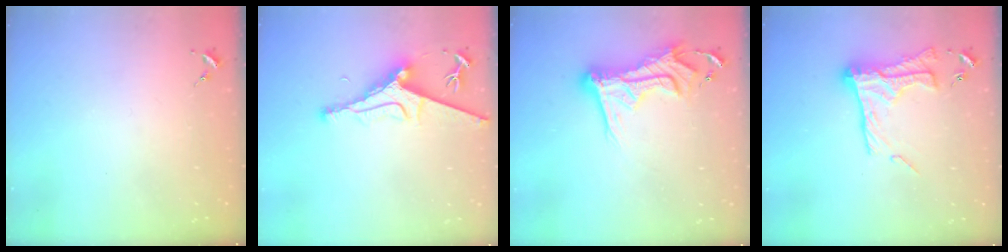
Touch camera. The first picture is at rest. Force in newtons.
{"total": 10.9, "press": 10.8, "slide": 1.7}
{"total": 15.7, "press": 15.6, "slide": 1.6}
{"total": 17.7, "press": 17.7, "slide": 1.3}